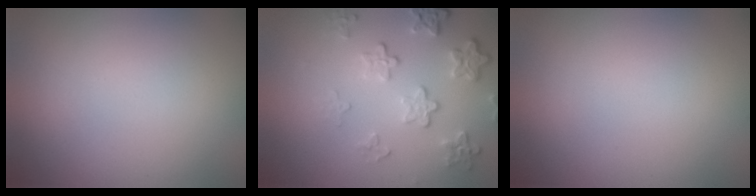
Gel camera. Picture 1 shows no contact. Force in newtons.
{"total": 4.2, "press": 3.1, "slide": 2.8}
{"total": 0.0}